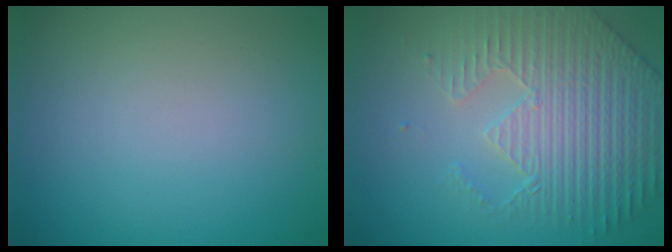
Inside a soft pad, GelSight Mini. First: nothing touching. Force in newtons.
{"total": 4.7, "press": 4.5, "slide": 1.3}